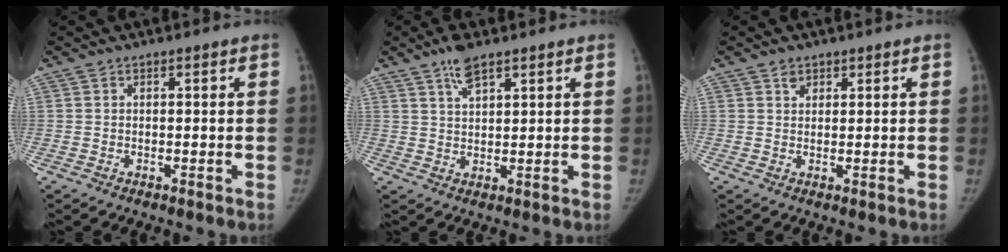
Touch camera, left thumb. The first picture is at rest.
{"total": 4.6, "force": [3.3, 1.4, 2.9], "torque": [-0.053, -0.011, 0.067]}
{"total": 1.6, "force": [1.1, 1.2, 0.4], "torque": [0.005, -0.006, 0.017]}